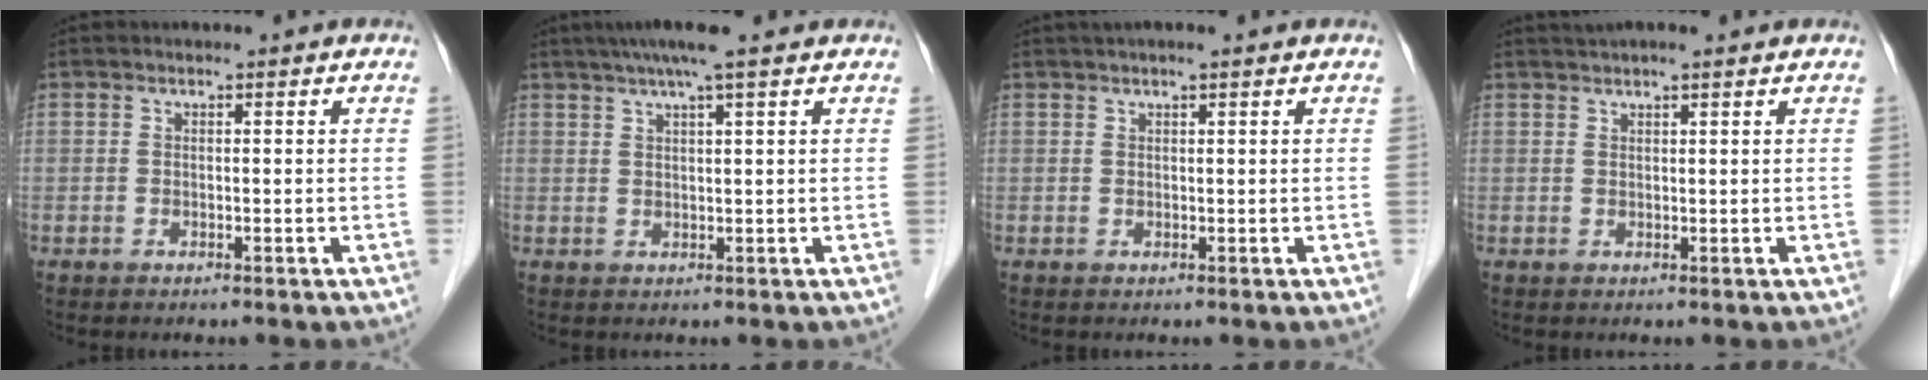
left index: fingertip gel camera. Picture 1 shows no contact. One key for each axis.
{"total": 6.1, "fx": 4.6, "fy": -0.6, "fz": 4.0, "tx": -0.066, "ty": 0.022, "tz": 0.074}
{"total": 3.0, "fx": 2.3, "fy": 0.0, "fz": 1.9, "tx": -0.023, "ty": 0.024, "tz": 0.036}
{"total": 4.9, "fx": 4.2, "fy": 0.2, "fz": 2.6, "tx": -0.039, "ty": 0.030, "tz": 0.062}